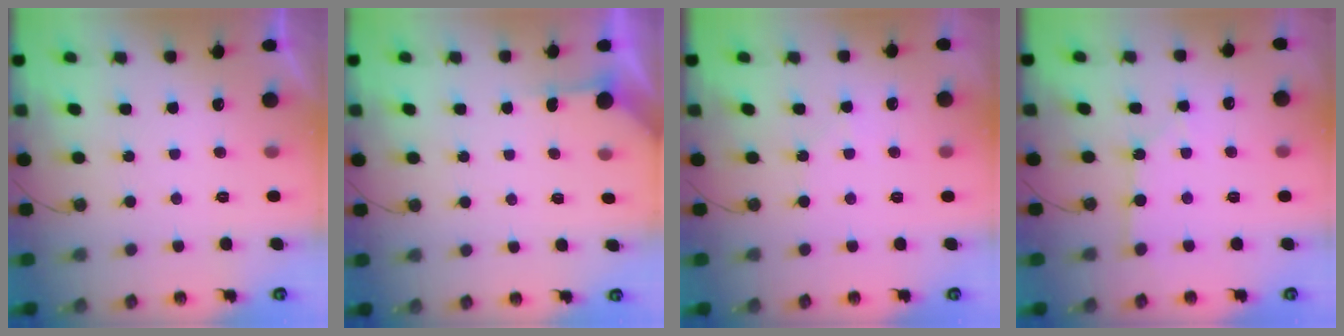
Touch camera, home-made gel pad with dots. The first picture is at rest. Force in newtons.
{"total": 3.0, "press": 3.0, "slide": 0.4}
{"total": 3.8, "press": 3.8, "slide": 0.4}
{"total": 2.6, "press": 2.6, "slide": 0.3}